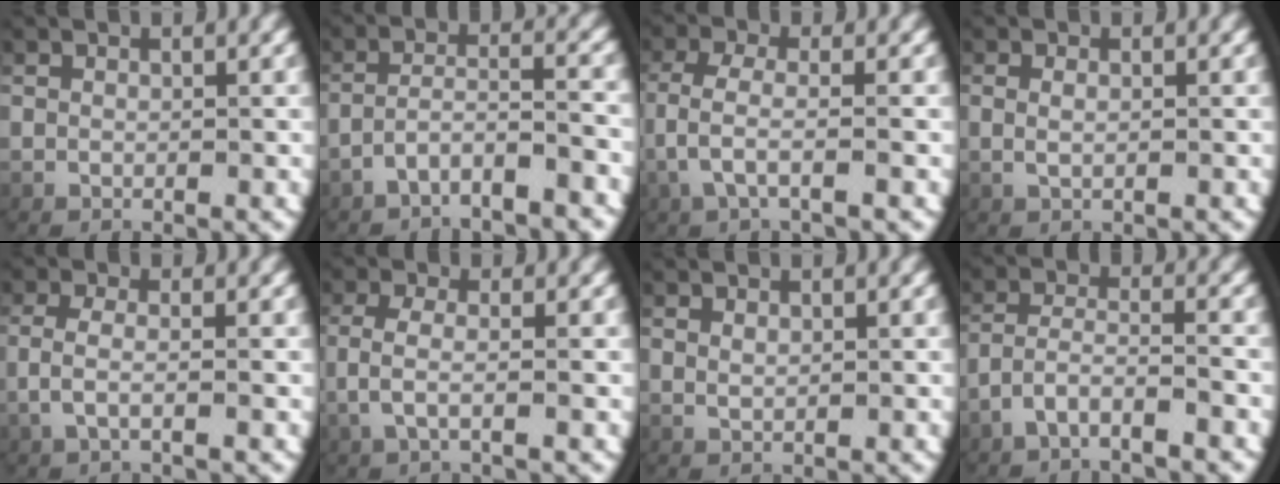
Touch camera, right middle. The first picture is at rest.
{"total": 4.2, "force": [-3.7, 0.5, 2.0], "torque": [-0.050, -0.014, -0.055]}
{"total": 2.8, "force": [-0.6, 1.1, 2.5], "torque": [-0.073, -0.013, -0.003]}
{"total": 0.9, "force": [0.2, 0.3, 0.9], "torque": [-0.028, -0.007, 0.011]}
{"total": 2.2, "force": [-0.4, 0.7, 2.1], "torque": [-0.058, -0.009, 0.000]}
{"total": 2.6, "force": [-0.1, 1.0, 2.4], "torque": [-0.067, -0.007, 0.004]}
{"total": 0.6, "force": [0.5, -0.2, 0.3], "torque": [-0.012, -0.008, 0.021]}
{"total": 3.6, "force": [-2.8, 0.8, 2.0], "torque": [-0.051, -0.014, -0.044]}